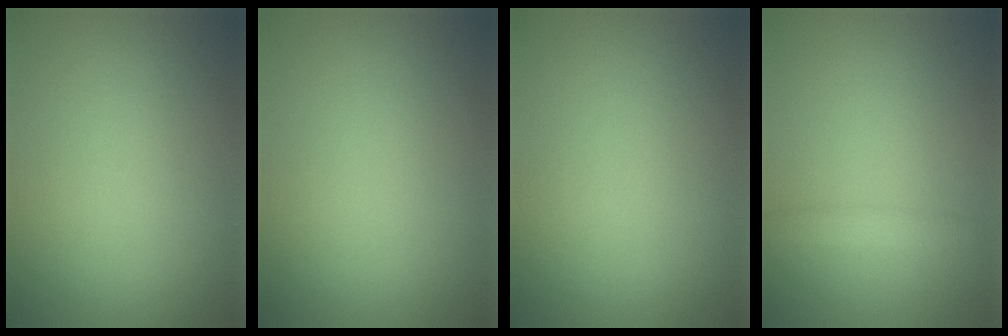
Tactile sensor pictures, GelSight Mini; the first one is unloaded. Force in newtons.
{"total": 0.0}
{"total": 0.0}
{"total": 1.3, "press": 1.3, "slide": 0.1}